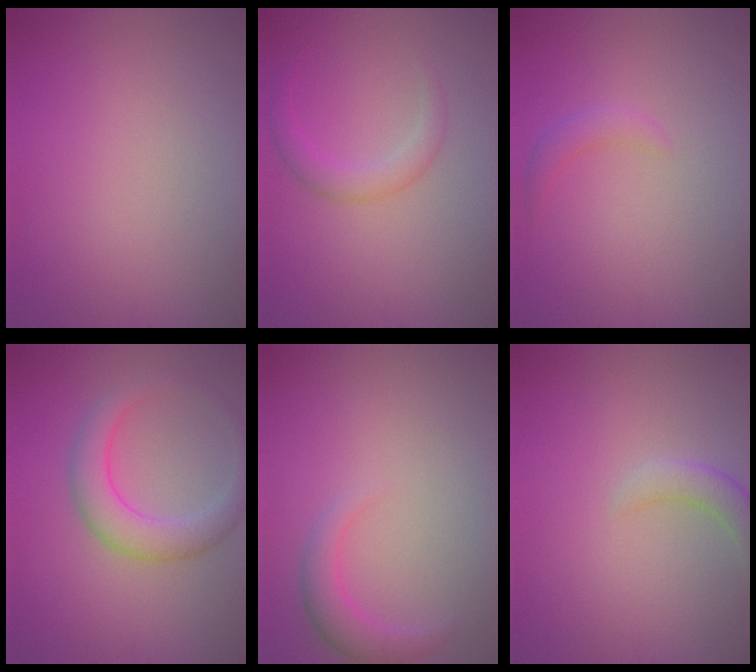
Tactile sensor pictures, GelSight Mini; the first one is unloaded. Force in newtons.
{"total": 2.1, "press": 2.1, "slide": 0.1}
{"total": 1.4, "press": 1.4, "slide": 0.1}
{"total": 4.3, "press": 4.3, "slide": 0.3}
{"total": 2.4, "press": 2.4, "slide": 0.1}
{"total": 2.1, "press": 2.1, "slide": 0.3}